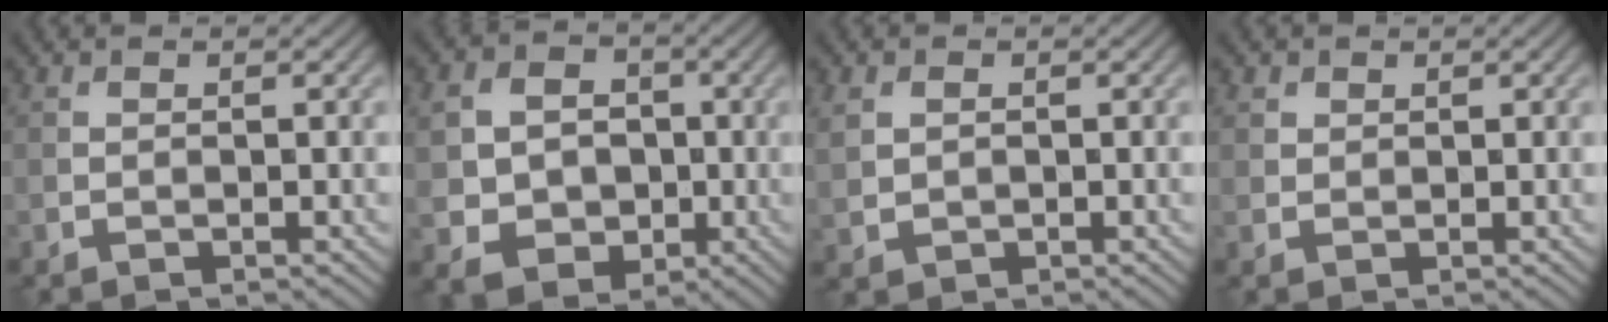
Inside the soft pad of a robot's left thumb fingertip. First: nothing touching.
{"total": 8.3, "force": [-0.5, 7.4, 3.7], "torque": [-0.114, -0.005, -0.018]}
{"total": 2.3, "force": [0.5, 1.8, 1.3], "torque": [-0.034, -0.003, 0.012]}
{"total": 1.3, "force": [0.8, 1.0, 0.3], "torque": [-0.004, 0.000, 0.017]}